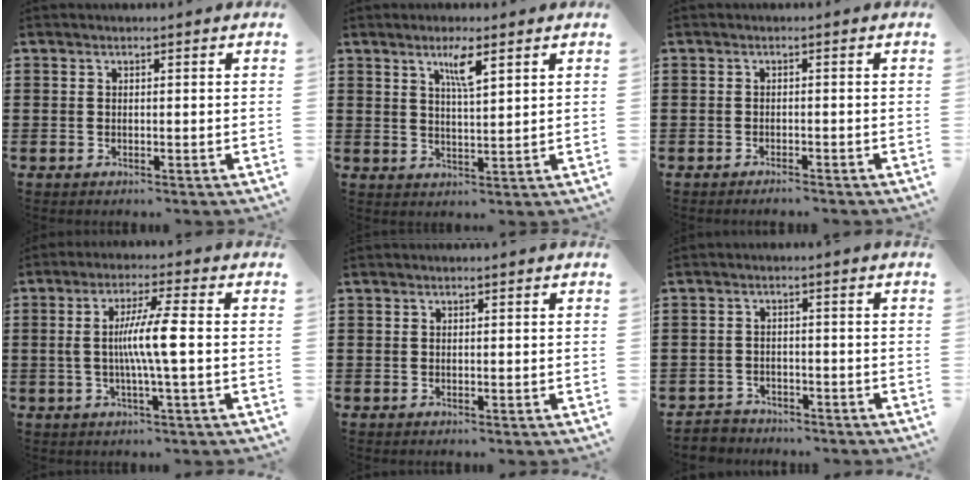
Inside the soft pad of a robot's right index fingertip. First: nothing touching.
{"total": 4.3, "force": [2.6, 0.6, 3.3], "torque": [-0.056, -0.001, 0.040]}
{"total": 1.0, "force": [-1.0, 0.0, 0.2], "torque": [-0.006, 0.000, -0.020]}
{"total": 7.0, "force": [-0.4, -0.2, 7.0], "torque": [-0.133, -0.006, -0.017]}
{"total": 0.0}
{"total": 2.5, "force": [-2.4, 0.7, -0.3], "torque": [-0.003, 0.003, -0.055]}